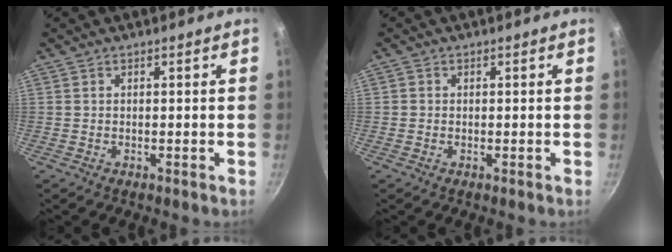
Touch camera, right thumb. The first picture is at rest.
{"total": 0.7, "force": [-0.1, 0.6, 0.1], "torque": [0.000, 0.001, -0.003]}